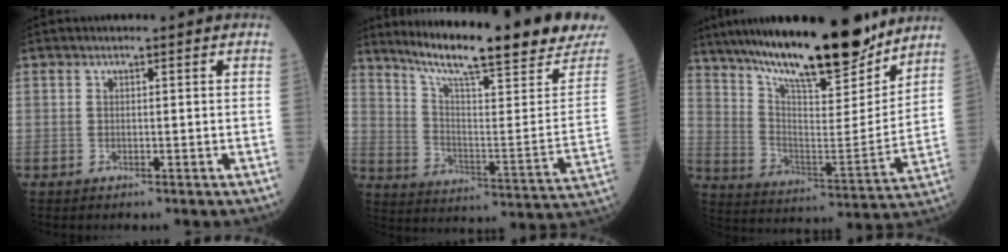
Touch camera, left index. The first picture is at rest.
{"total": 22.5, "force": [18.9, 0.5, 12.1], "torque": [-0.194, -0.061, 0.266]}
{"total": 23.3, "force": [19.1, 3.9, 12.7], "torque": [-0.218, -0.012, 0.307]}